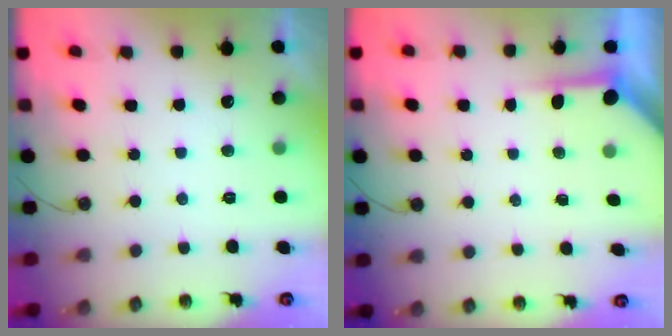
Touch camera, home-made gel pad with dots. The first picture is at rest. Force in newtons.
{"total": 3.9, "press": 3.9, "slide": 0.2}